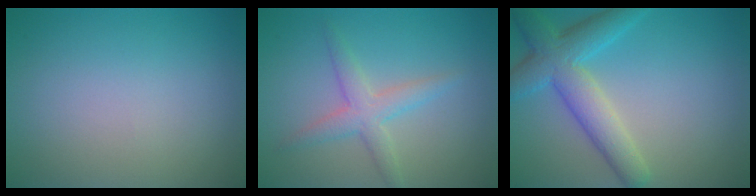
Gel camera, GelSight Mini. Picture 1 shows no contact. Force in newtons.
{"total": 2.8, "press": 2.8, "slide": 0.0}
{"total": 5.7, "press": 5.7, "slide": 0.4}